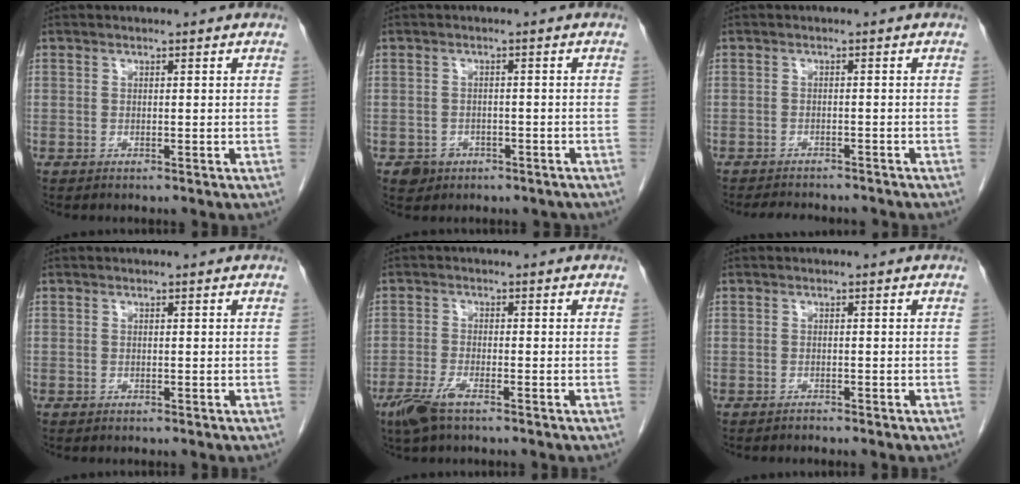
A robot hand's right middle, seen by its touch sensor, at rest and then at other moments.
{"total": 3.4, "force": [-2.0, 2.8, 0.5], "torque": [-0.002, 0.010, -0.022]}
{"total": 7.6, "force": [-6.9, 1.9, 2.5], "torque": [-0.035, -0.004, -0.088]}
{"total": 0.0}
{"total": 4.4, "force": [-3.0, 0.8, 3.1], "torque": [-0.073, -0.009, -0.057]}
{"total": 0.6, "force": [-0.6, 0.0, 0.0], "torque": [-0.008, -0.004, -0.011]}